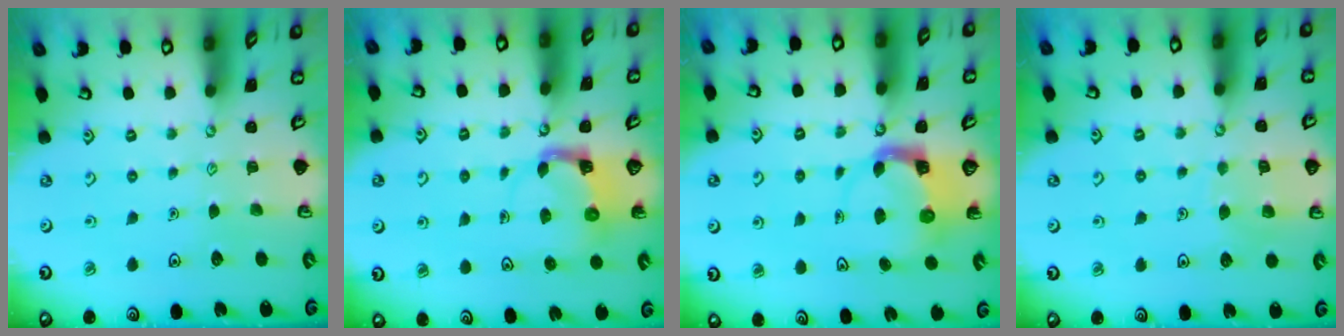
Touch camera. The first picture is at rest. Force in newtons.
{"total": 4.0, "press": 3.9, "slide": 0.6}
{"total": 3.7, "press": 3.7, "slide": 0.6}
{"total": 7.0, "press": 7.0, "slide": 0.5}